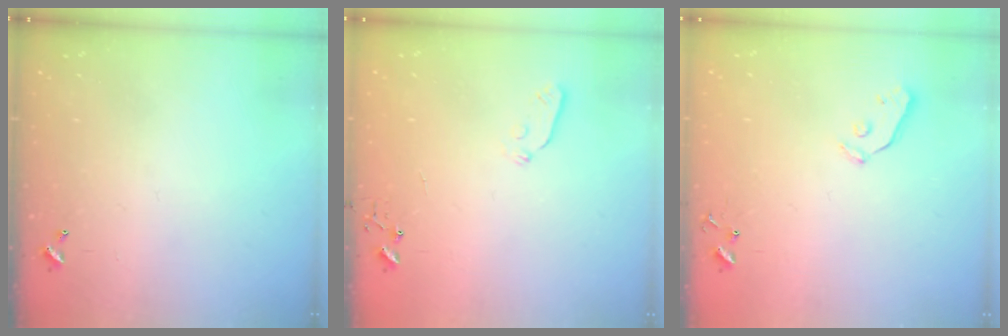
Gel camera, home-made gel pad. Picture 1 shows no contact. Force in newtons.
{"total": 3.9, "press": 3.8, "slide": 0.8}
{"total": 4.7, "press": 4.6, "slide": 0.7}